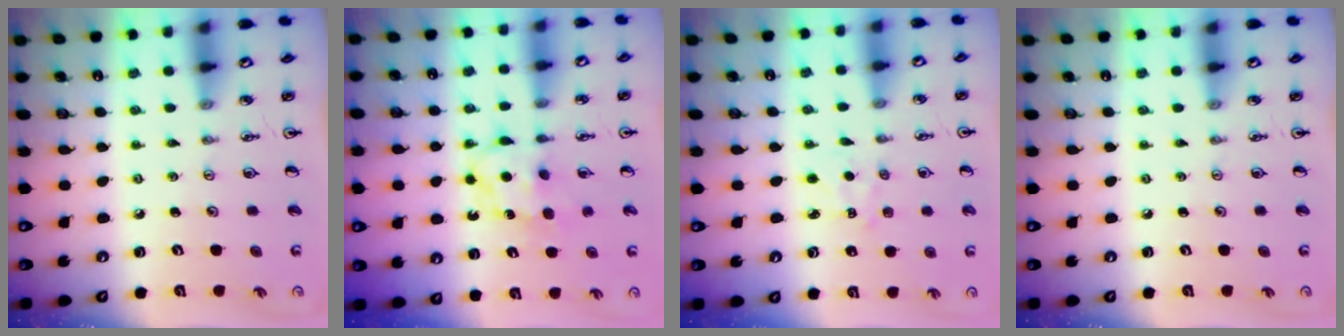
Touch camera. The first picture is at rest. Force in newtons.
{"total": 6.7, "press": 6.7, "slide": 0.3}
{"total": 3.4, "press": 3.3, "slide": 0.4}
{"total": 0.0}